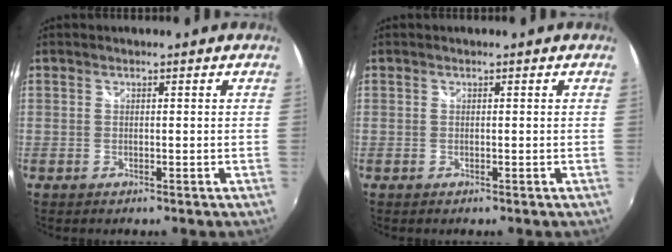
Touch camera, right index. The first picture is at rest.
{"total": 0.0}